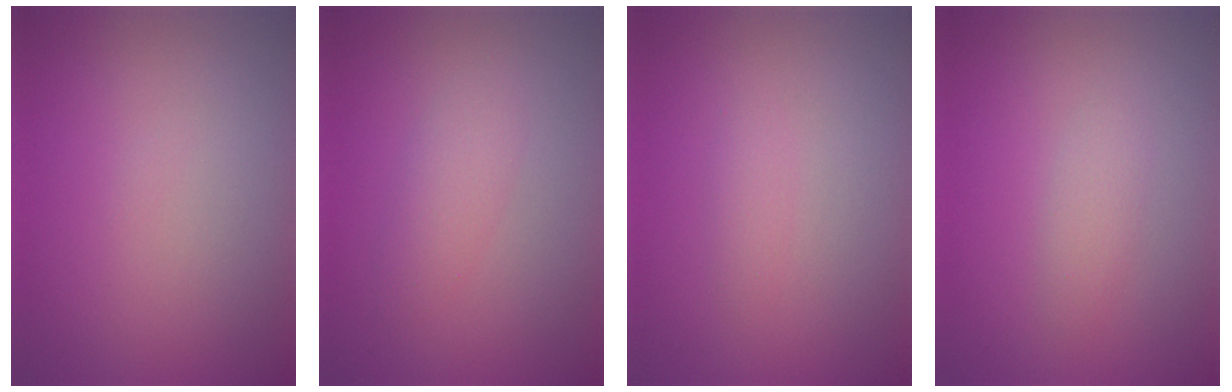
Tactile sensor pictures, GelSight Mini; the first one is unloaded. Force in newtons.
{"total": 1.9, "press": 1.9, "slide": 0.1}
{"total": 0.8, "press": 0.8, "slide": 0.1}
{"total": 1.3, "press": 1.3, "slide": 0.0}